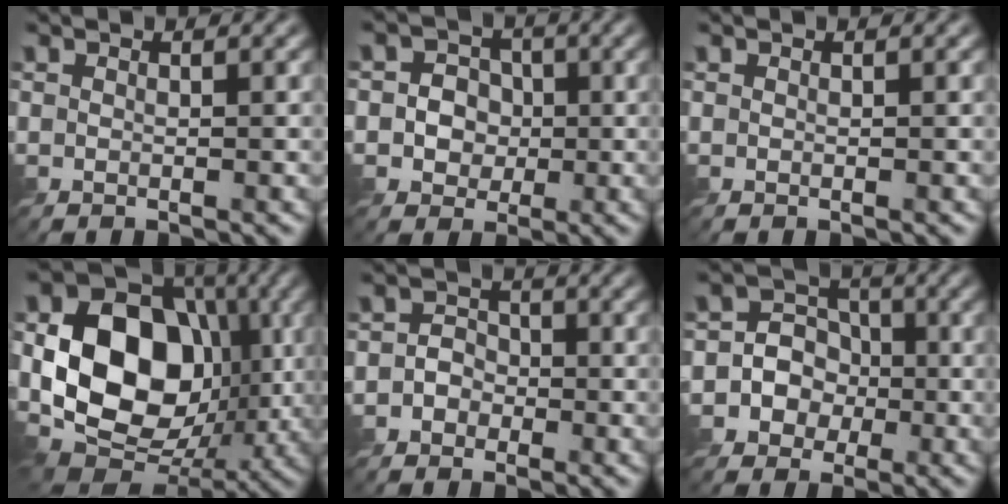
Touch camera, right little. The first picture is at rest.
{"total": 3.9, "force": [-0.4, 3.6, 1.4], "torque": [-0.012, 0.011, -0.024]}
{"total": 0.0}
{"total": 14.2, "force": [0.4, 10.7, 9.4], "torque": [-0.165, -0.007, -0.002]}
{"total": 2.2, "force": [-1.1, 1.9, 0.4], "torque": [0.019, 0.004, -0.033]}
{"total": 5.6, "force": [-1.7, 5.2, 1.2], "torque": [-0.002, 0.024, -0.051]}